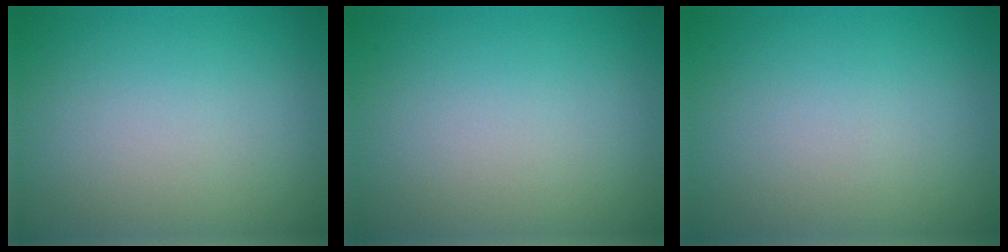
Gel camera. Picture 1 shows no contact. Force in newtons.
{"total": 0.0}
{"total": 0.0}